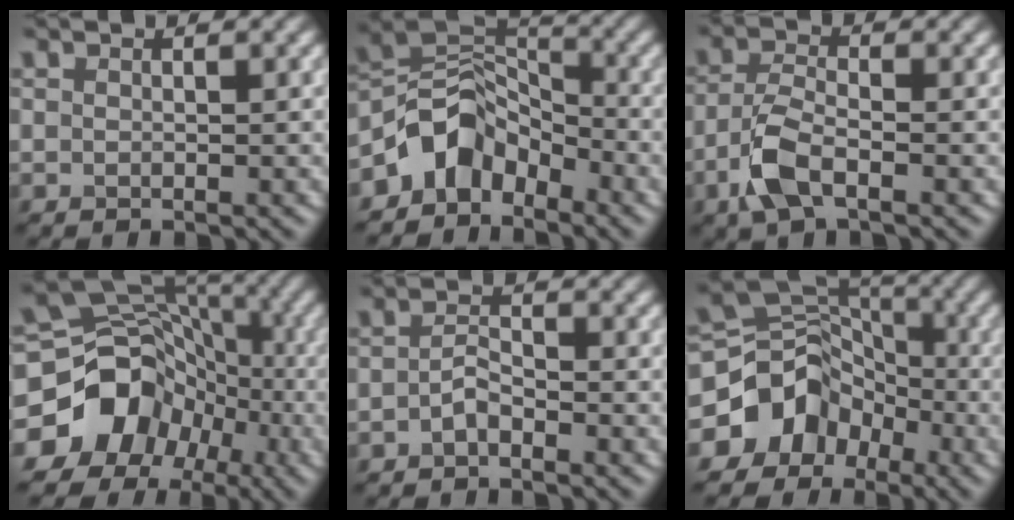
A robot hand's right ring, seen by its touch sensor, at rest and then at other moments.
{"total": 5.7, "force": [-3.7, 3.6, 2.3], "torque": [-0.018, 0.007, -0.081]}
{"total": 4.4, "force": [-2.1, 1.9, 3.4], "torque": [-0.077, -0.001, -0.050]}
{"total": 11.4, "force": [-4.6, 9.5, 4.3], "torque": [-0.071, 0.011, -0.090]}
{"total": 1.6, "force": [-0.9, 0.6, 1.1], "torque": [-0.025, 0.004, -0.022]}
{"total": 9.8, "force": [-4.4, 8.0, 3.4], "torque": [-0.058, 0.012, -0.096]}